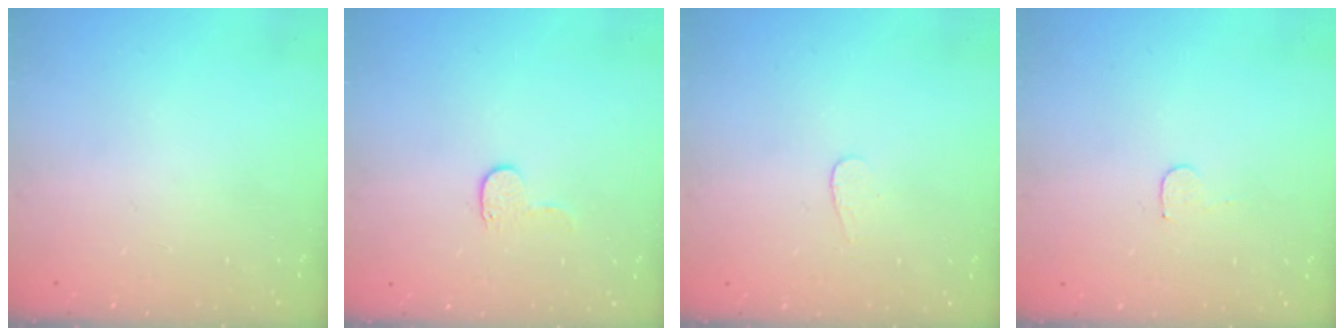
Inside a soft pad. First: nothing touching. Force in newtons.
{"total": 4.7, "press": 4.7, "slide": 0.5}
{"total": 3.0, "press": 3.0, "slide": 0.3}
{"total": 3.7, "press": 3.7, "slide": 0.3}